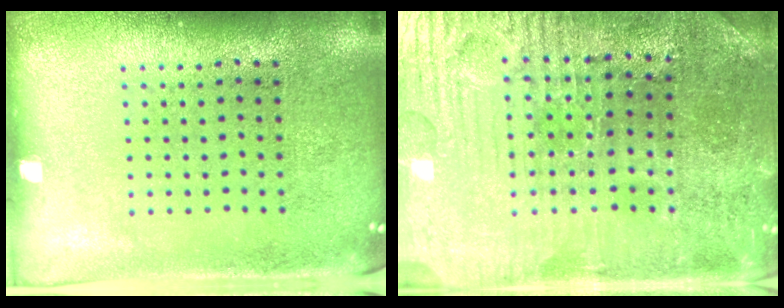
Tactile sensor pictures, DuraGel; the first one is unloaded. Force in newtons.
{"total": 3.6, "press": 3.6, "slide": 0.4}